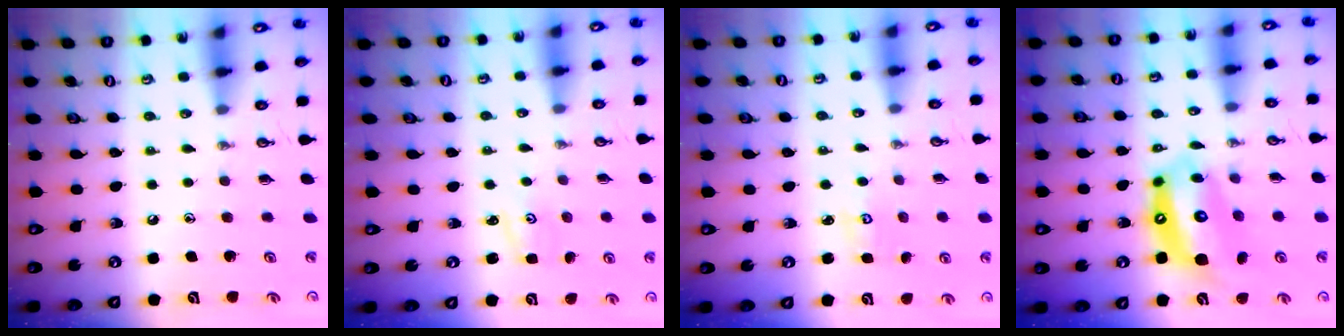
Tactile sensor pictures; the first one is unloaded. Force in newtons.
{"total": 1.3, "press": 1.2, "slide": 0.2}
{"total": 2.5, "press": 2.4, "slide": 0.3}
{"total": 13.4, "press": 13.3, "slide": 1.1}